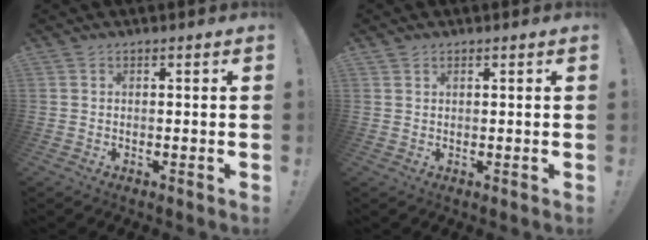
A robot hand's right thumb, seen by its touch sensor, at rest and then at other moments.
{"total": 0.8, "force": [0.7, 0.4, 0.2], "torque": [-0.003, -0.001, 0.013]}